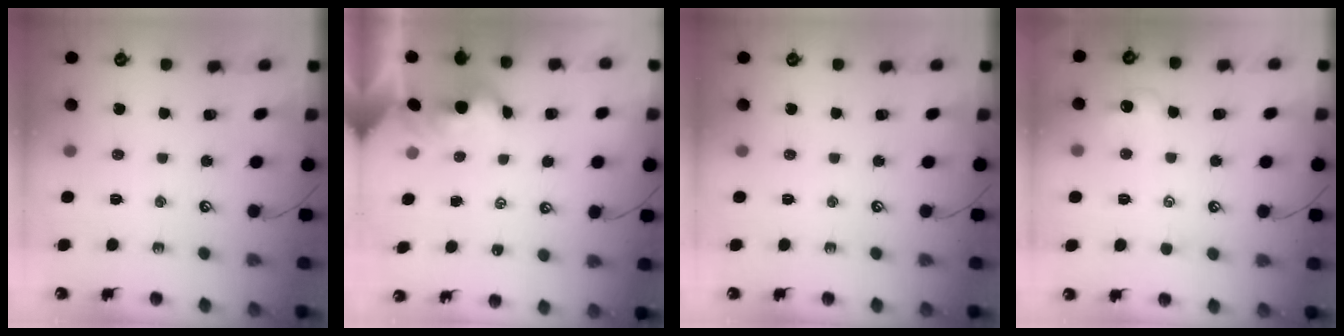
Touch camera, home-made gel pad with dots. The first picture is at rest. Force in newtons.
{"total": 1.6, "press": 1.6, "slide": 0.2}
{"total": 0.0}
{"total": 2.1, "press": 2.0, "slide": 0.7}